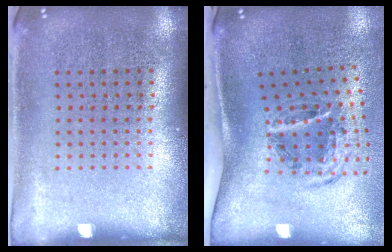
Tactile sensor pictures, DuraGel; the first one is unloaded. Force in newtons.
{"total": 1.6, "press": 1.1, "slide": 1.2}